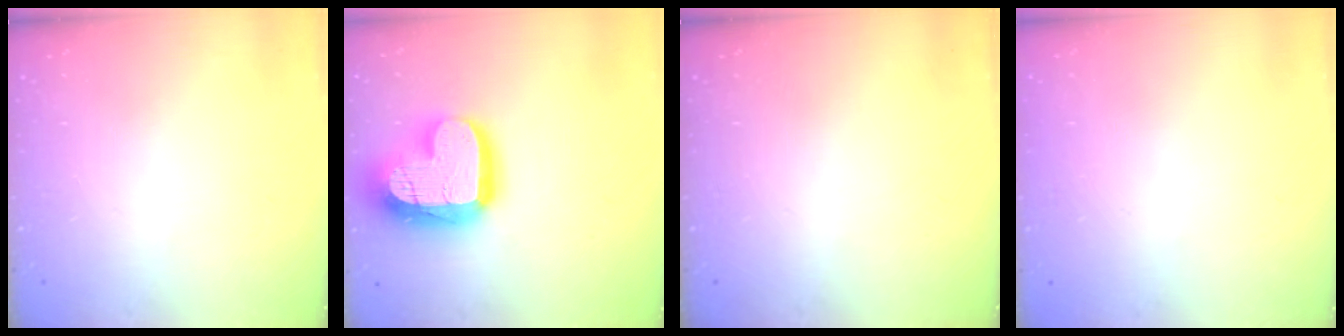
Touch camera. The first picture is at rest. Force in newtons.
{"total": 21.7, "press": 21.6, "slide": 1.9}
{"total": 0.0}
{"total": 0.0}